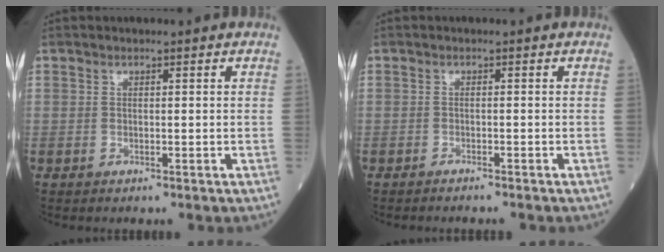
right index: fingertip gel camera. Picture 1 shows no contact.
{"total": 2.3, "force": [-2.1, -0.1, 0.8], "torque": [-0.012, 0.000, -0.026]}